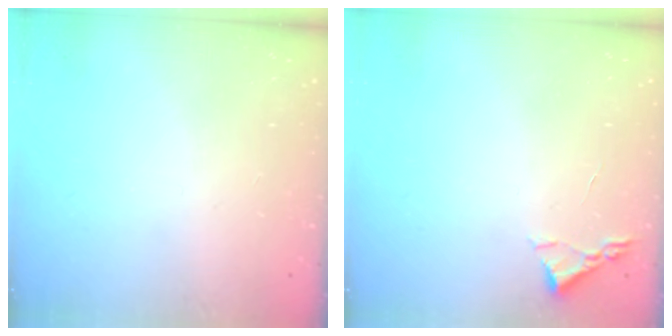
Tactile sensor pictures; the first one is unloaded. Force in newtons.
{"total": 2.2, "press": 2.2, "slide": 0.3}